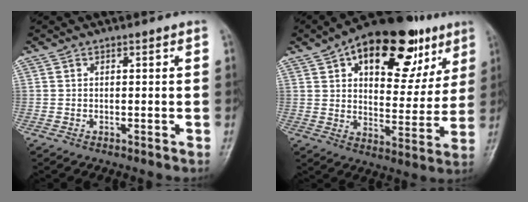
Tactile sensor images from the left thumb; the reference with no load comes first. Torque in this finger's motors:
{"motor_torque": [0.68, 0.76, 1.68, -1.10, 0.26]}